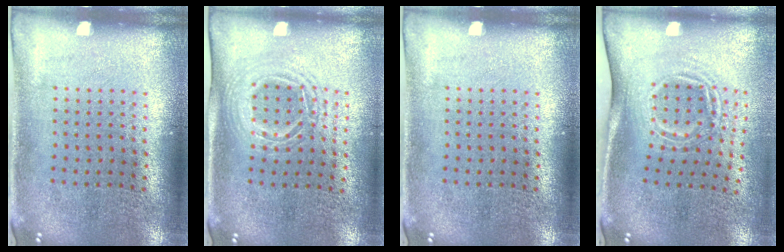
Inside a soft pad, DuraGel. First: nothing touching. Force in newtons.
{"total": 1.5, "press": 1.3, "slide": 0.7}
{"total": 0.0}
{"total": 1.7, "press": 1.2, "slide": 1.2}